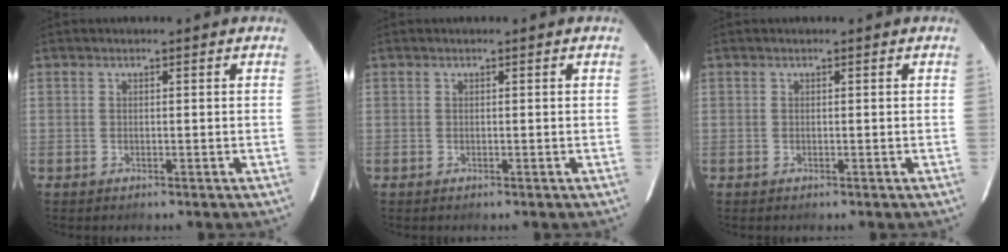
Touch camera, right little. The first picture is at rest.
{"total": 0.0}
{"total": 0.0}